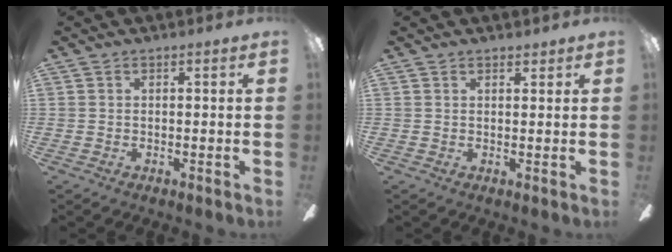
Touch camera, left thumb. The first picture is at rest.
{"total": 1.4, "force": [1.3, 0.6, 0.3], "torque": [0.001, -0.004, 0.022]}